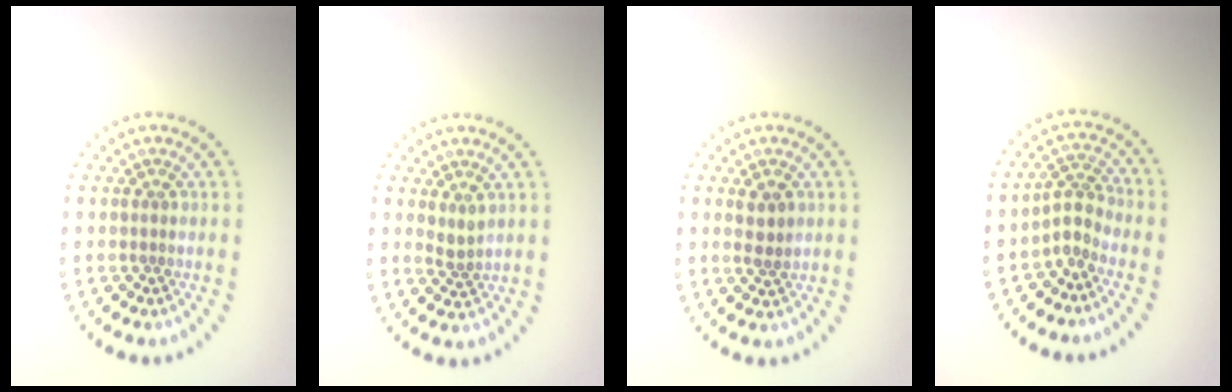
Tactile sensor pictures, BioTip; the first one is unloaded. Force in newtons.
{"total": 1.2, "press": 1.0, "slide": 0.7}
{"total": 1.9, "press": 1.9, "slide": 0.4}
{"total": 2.3, "press": 1.5, "slide": 1.7}